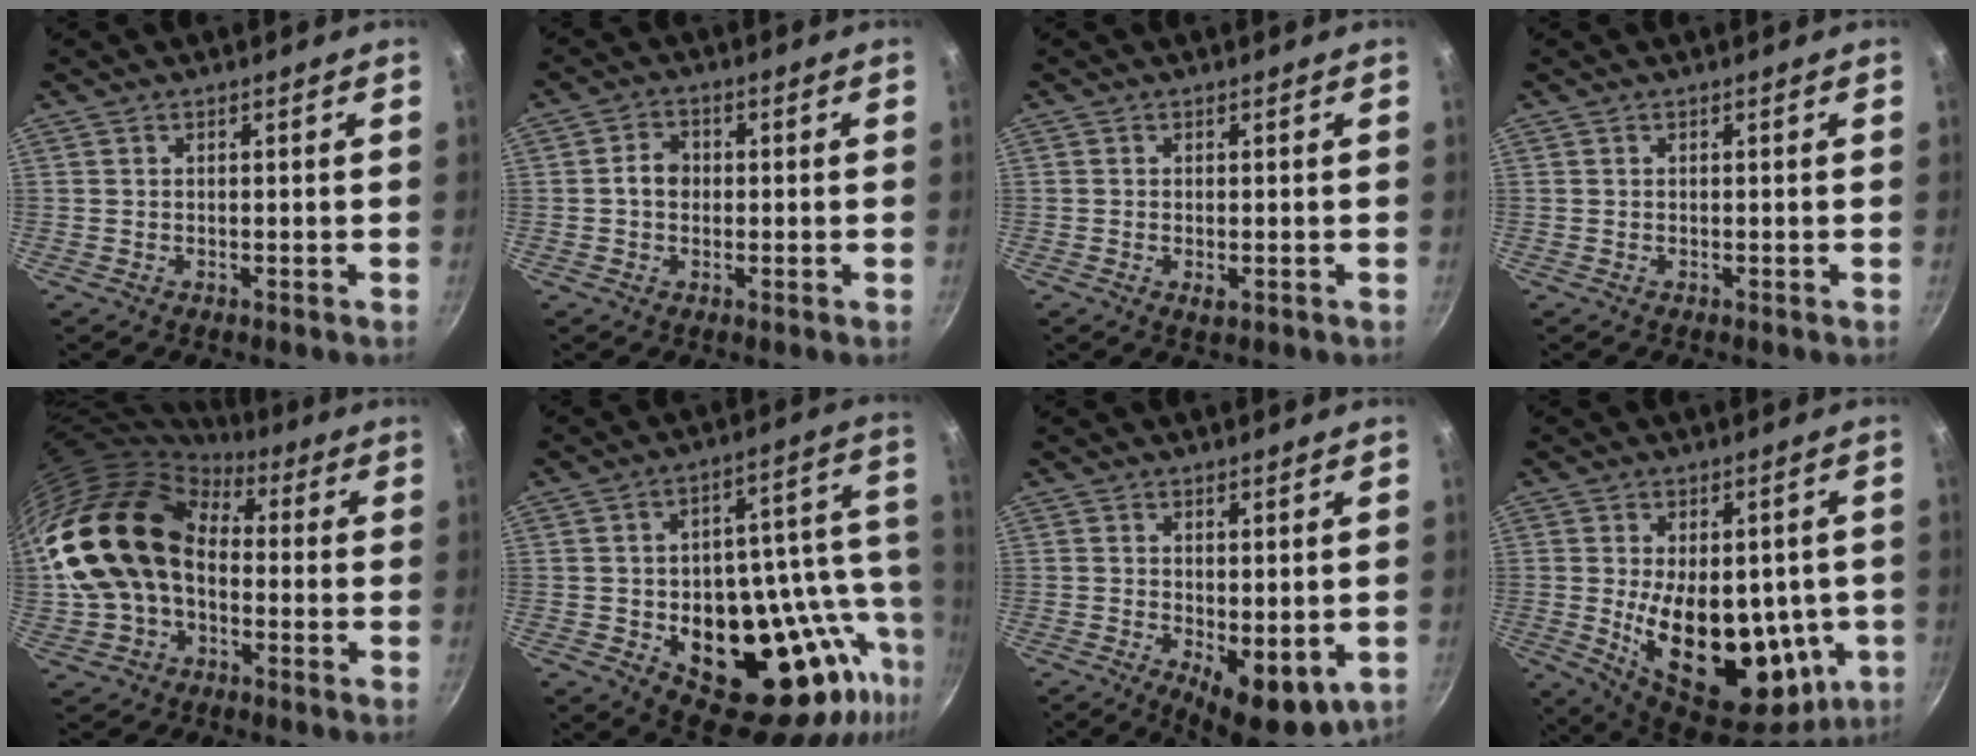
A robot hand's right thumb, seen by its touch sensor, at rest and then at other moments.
{"total": 3.9, "force": [-0.1, 3.1, 2.2], "torque": [-0.023, 0.013, -0.007]}
{"total": 1.7, "force": [-0.5, 0.8, 1.4], "torque": [-0.025, -0.004, -0.007]}
{"total": 0.0}
{"total": 19.8, "force": [0.0, 14.3, 13.7], "torque": [-0.247, 0.050, -0.007]}
{"total": 26.4, "force": [-5.8, 14.3, 21.4], "torque": [-0.245, 0.010, -0.068]}
{"total": 8.7, "force": [-1.2, 3.8, 7.7], "torque": [-0.091, -0.011, -0.004]}
{"total": 22.5, "force": [-2.4, 12.1, 18.8], "torque": [-0.253, -0.023, -0.012]}